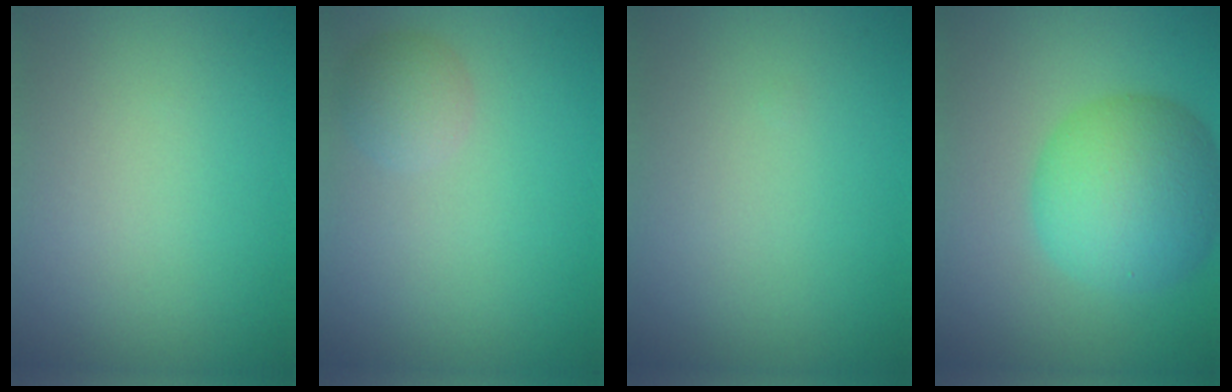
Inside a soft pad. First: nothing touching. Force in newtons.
{"total": 2.1, "press": 2.1, "slide": 0.1}
{"total": 0.0}
{"total": 8.0, "press": 8.0, "slide": 0.1}